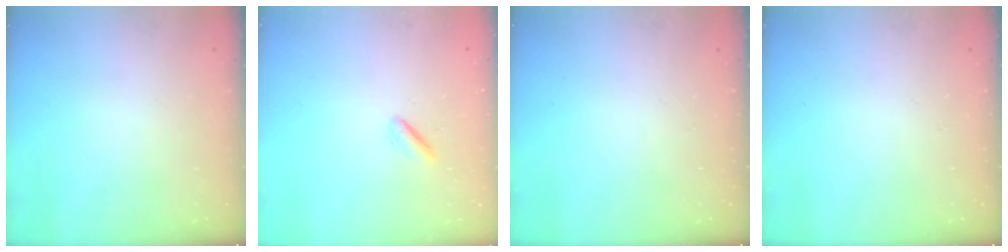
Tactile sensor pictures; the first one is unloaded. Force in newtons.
{"total": 0.8, "press": 0.4, "slide": 0.7}
{"total": 0.0}
{"total": 0.0}